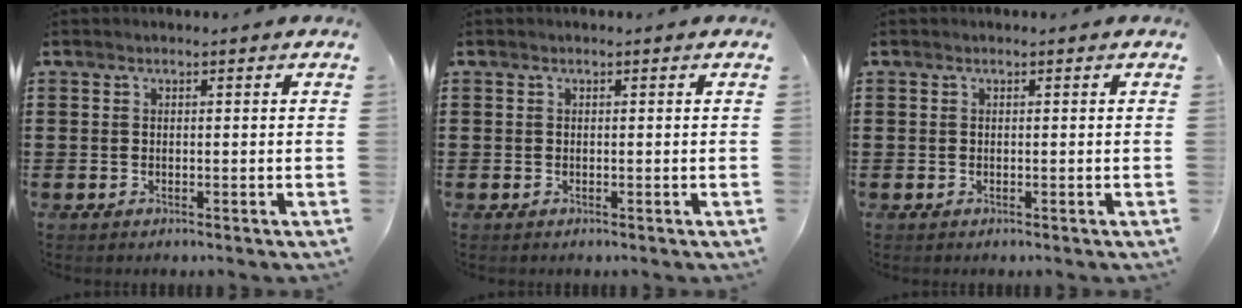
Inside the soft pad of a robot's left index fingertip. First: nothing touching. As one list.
[{"total": 0.0}, {"total": 0.0}]